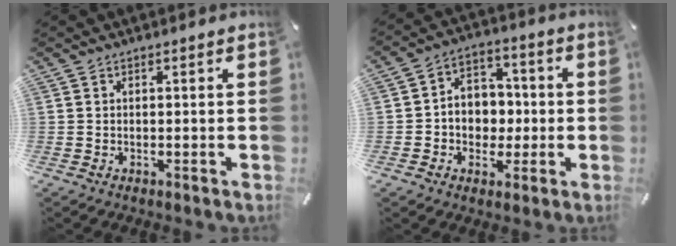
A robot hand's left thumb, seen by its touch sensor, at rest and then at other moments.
{"total": 8.2, "force": [-1.2, 7.3, 3.5], "torque": [-0.058, 0.019, -0.017]}